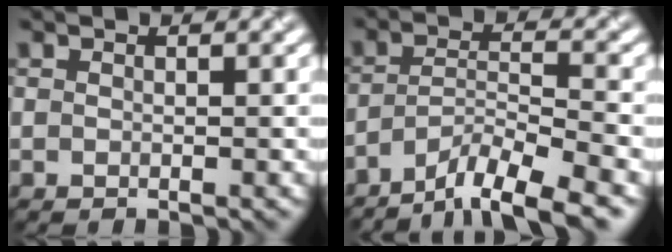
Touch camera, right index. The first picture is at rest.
{"total": 7.0, "force": [-5.2, 1.4, 4.5], "torque": [-0.061, 0.001, -0.091]}